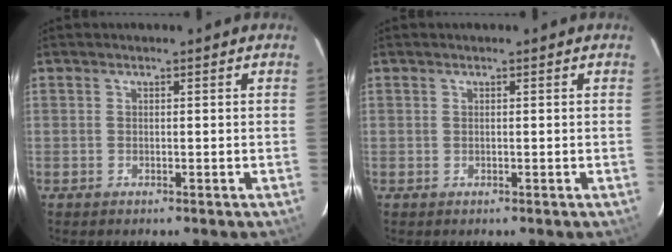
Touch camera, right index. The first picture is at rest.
{"total": 0.0}